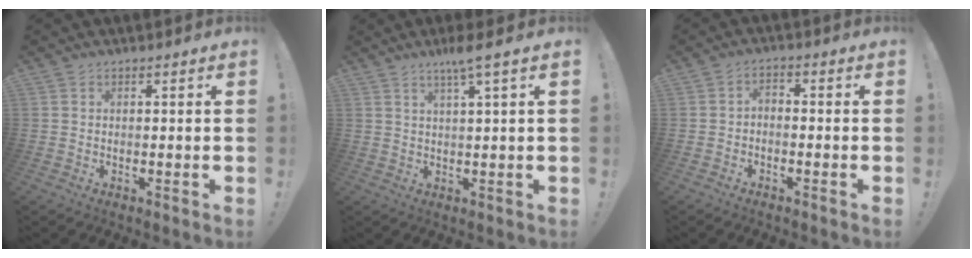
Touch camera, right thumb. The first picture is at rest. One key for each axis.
{"total": 5.4, "fx": 3.4, "fy": -0.7, "fz": 4.2, "tx": -0.071, "ty": -0.016, "tz": 0.052}
{"total": 2.4, "fx": -1.9, "fy": 0.9, "fz": 1.1, "tx": -0.023, "ty": 0.005, "tz": -0.038}